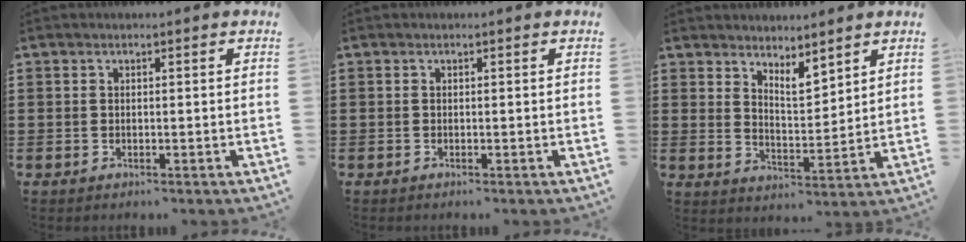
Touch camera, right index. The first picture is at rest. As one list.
[{"total": 0.0}, {"total": 4.6, "force": [4.3, 1.1, 1.2], "torque": [-0.019, -0.017, 0.077]}]